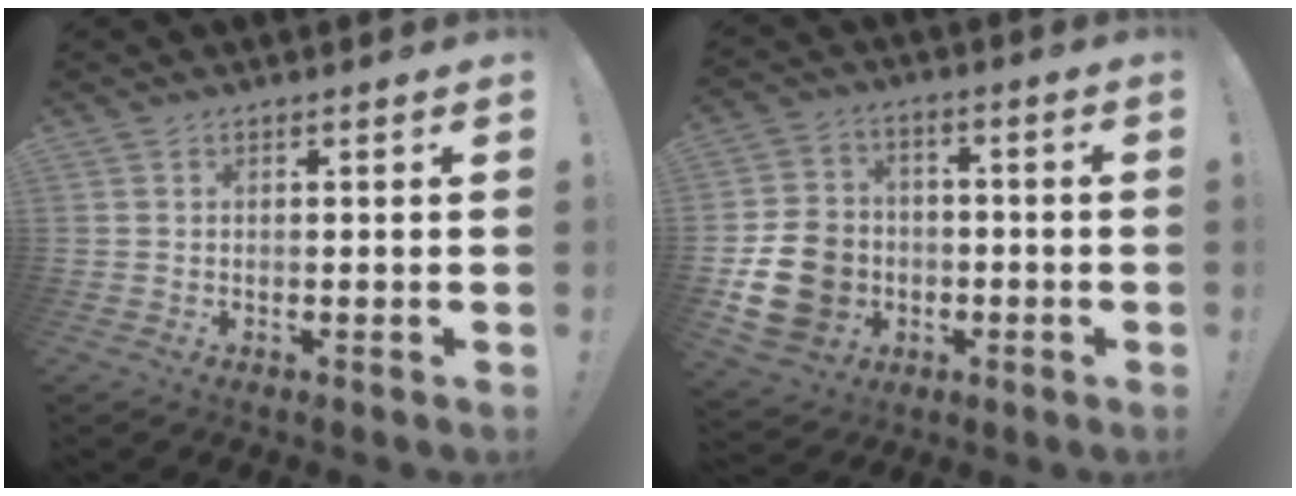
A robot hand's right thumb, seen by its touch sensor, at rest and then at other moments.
{"total": 15.9, "force": [-3.8, 13.5, 7.4], "torque": [-0.134, 0.029, -0.060]}